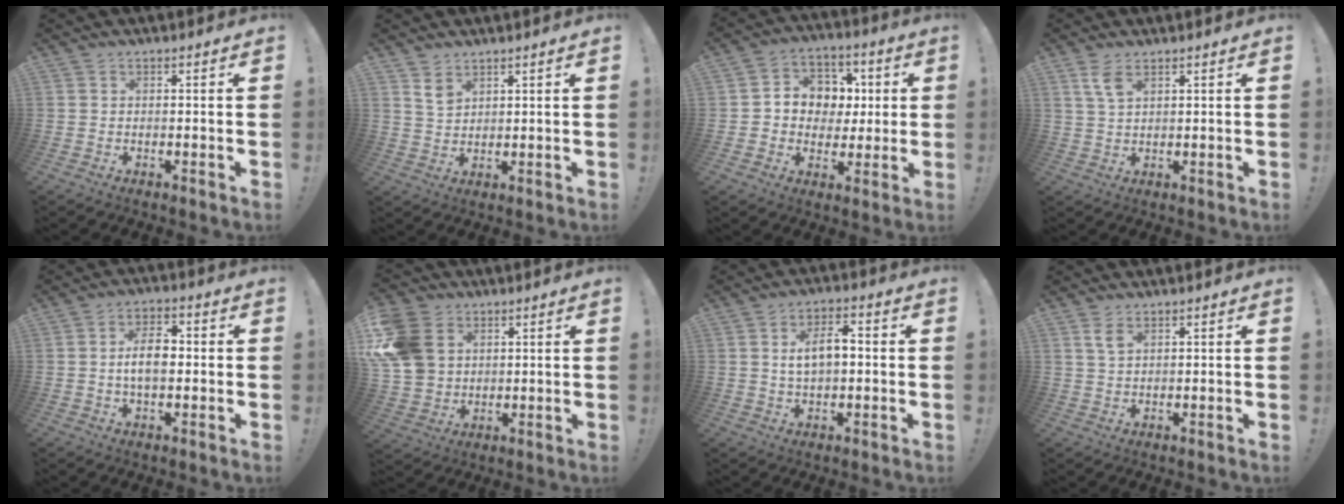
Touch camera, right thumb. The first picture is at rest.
{"total": 4.7, "force": [3.2, 3.0, 1.7], "torque": [-0.013, -0.021, 0.056]}
{"total": 10.1, "force": [0.9, 9.4, 3.5], "torque": [-0.039, -0.002, 0.026]}
{"total": 4.8, "force": [2.7, 1.8, 3.5], "torque": [-0.068, -0.006, 0.048]}
{"total": 8.4, "force": [-0.3, 4.7, 6.9], "torque": [-0.113, 0.004, -0.009]}
{"total": 14.7, "force": [4.1, 11.9, 7.7], "torque": [-0.145, -0.006, 0.086]}
{"total": 7.5, "force": [0.5, 3.8, 6.4], "torque": [-0.098, 0.010, 0.006]}
{"total": 3.4, "force": [1.8, 1.5, 2.5], "torque": [-0.046, -0.002, 0.032]}